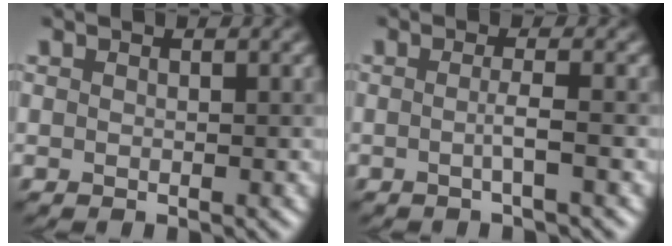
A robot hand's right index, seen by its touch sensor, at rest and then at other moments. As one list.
[{"total": 1.6, "force": [-0.4, 0.1, 1.6], "torque": [-0.027, -0.004, -0.007]}]